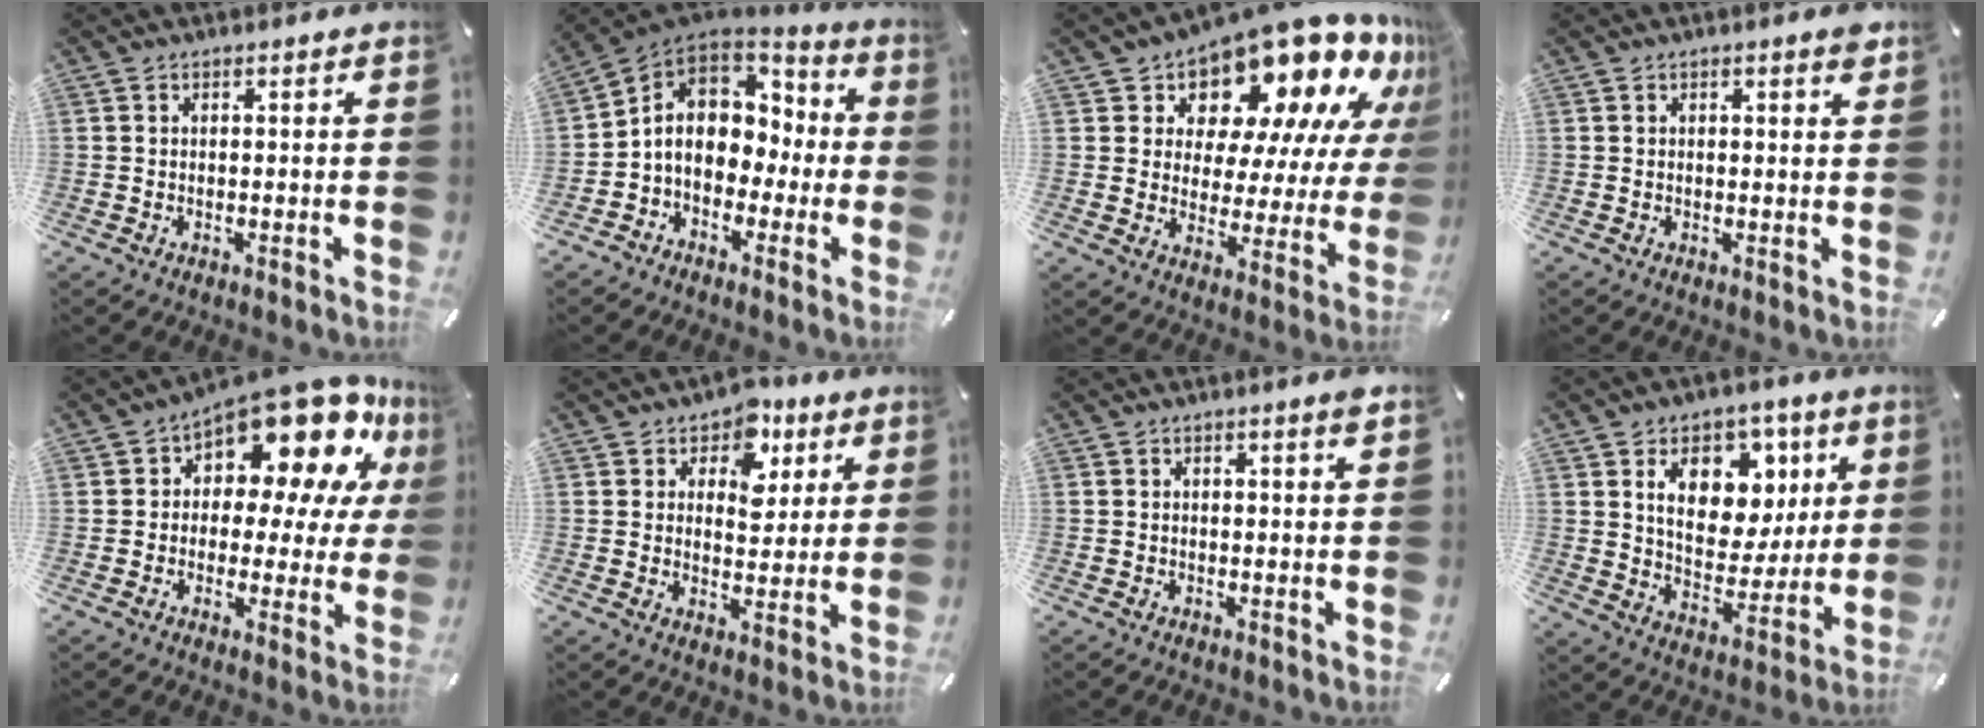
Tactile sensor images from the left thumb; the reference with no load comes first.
{"total": 10.8, "force": [-0.8, 9.3, 5.4], "torque": [-0.103, 0.008, -0.010]}
{"total": 17.3, "force": [14.5, 7.2, 6.0], "torque": [-0.089, -0.133, 0.242]}
{"total": 1.7, "force": [0.9, 0.4, 1.3], "torque": [-0.011, -0.005, 0.012]}
{"total": 16.1, "force": [10.6, 8.0, 9.1], "torque": [-0.141, -0.091, 0.183]}
{"total": 8.4, "force": [3.9, 6.4, 3.9], "torque": [-0.042, -0.023, 0.063]}
{"total": 1.6, "force": [0.7, 0.2, 1.4], "torque": [-0.020, -0.002, 0.010]}
{"total": 15.2, "force": [6.8, 11.0, 8.0], "torque": [-0.119, -0.027, 0.122]}